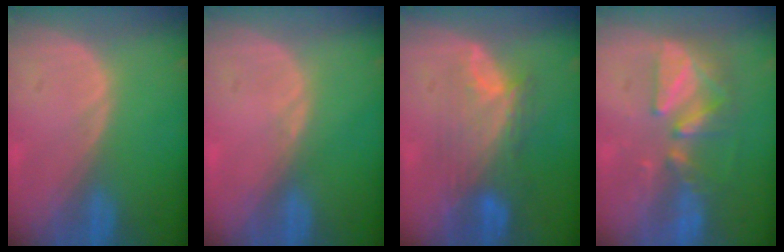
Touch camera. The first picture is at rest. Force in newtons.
{"total": 0.5, "press": 0.5, "slide": 0.2}
{"total": 7.8, "press": 7.4, "slide": 2.4}
{"total": 8.6, "press": 7.7, "slide": 3.8}